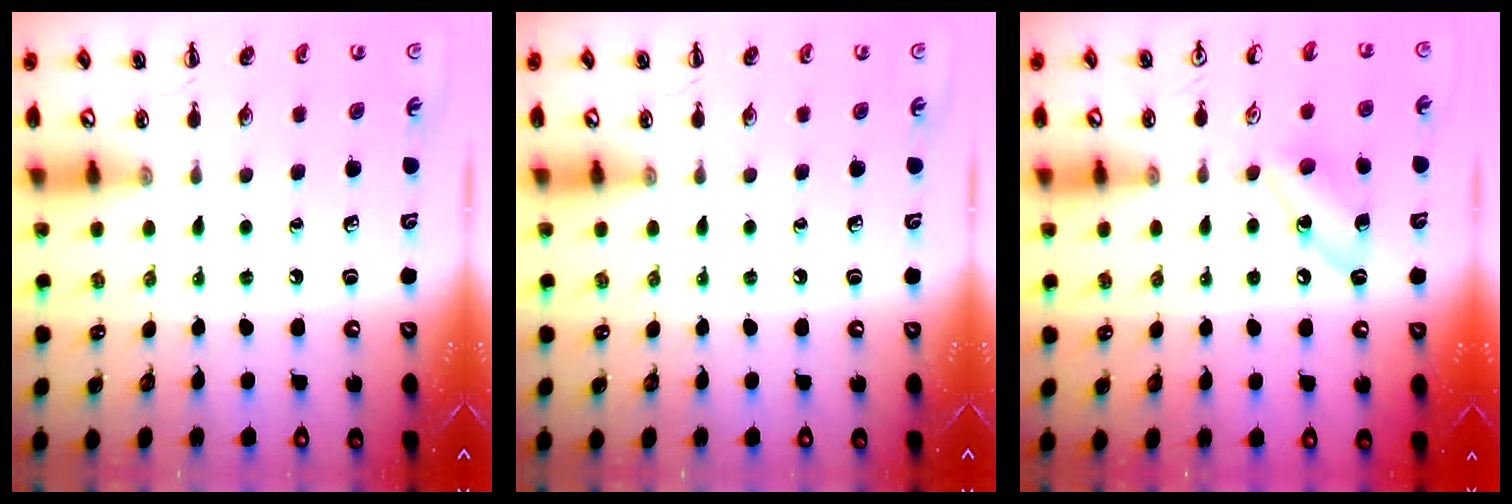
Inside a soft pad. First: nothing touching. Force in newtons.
{"total": 0.0}
{"total": 6.7, "press": 6.5, "slide": 1.5}